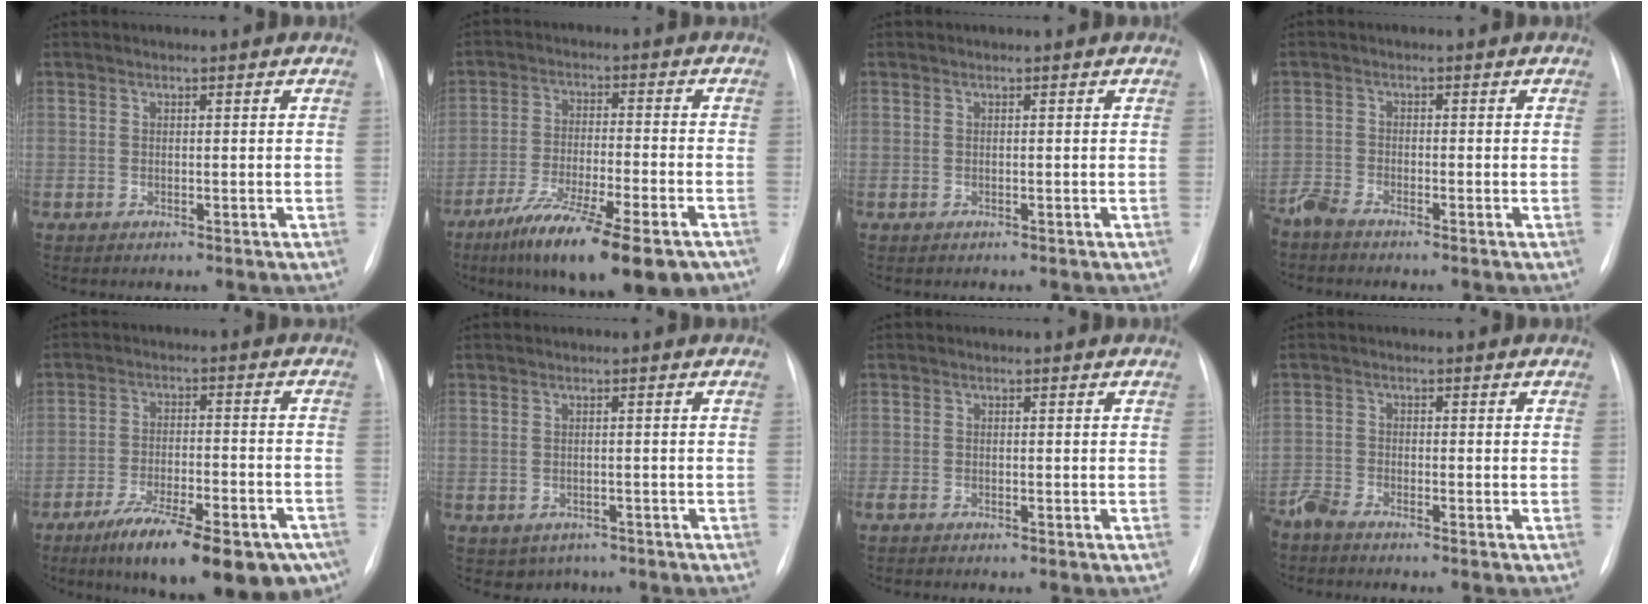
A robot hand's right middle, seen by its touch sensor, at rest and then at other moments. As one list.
[{"total": 17.9, "force": [-12.1, 3.1, 12.8], "torque": [-0.174, -0.032, -0.195]}, {"total": 0.0}, {"total": 3.1, "force": [-2.9, 0.0, 1.0], "torque": [-0.024, -0.012, -0.062]}, {"total": 20.2, "force": [-13.4, 5.8, 13.9], "torque": [-0.153, 0.001, -0.198]}, {"total": 2.8, "force": [-1.8, 2.0, 0.6], "torque": [-0.003, 0.005, -0.020]}, {"total": 1.3, "force": [-1.1, 0.2, 0.7], "torque": [-0.011, -0.003, -0.014]}, {"total": 3.2, "force": [-3.0, 0.0, 0.9], "torque": [-0.021, -0.013, -0.064]}]